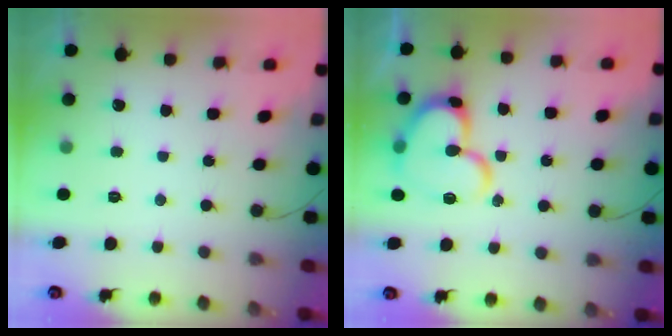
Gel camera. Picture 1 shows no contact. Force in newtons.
{"total": 16.8, "press": 16.7, "slide": 1.6}